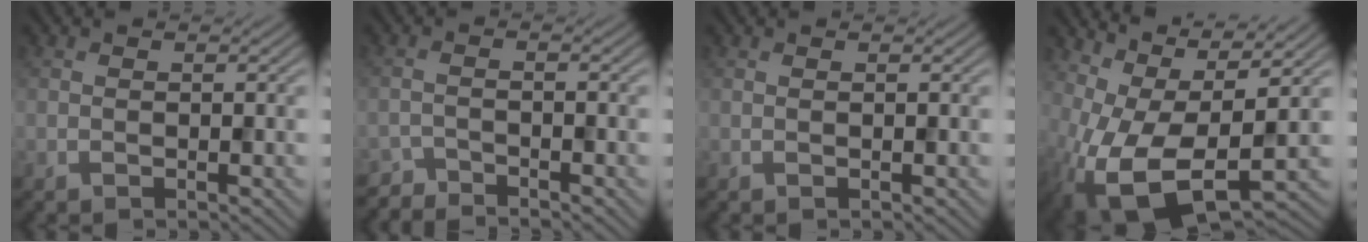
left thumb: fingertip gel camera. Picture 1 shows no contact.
{"total": 2.3, "force": [-2.3, 0.1, 0.2], "torque": [0.000, -0.003, -0.052]}
{"total": 0.0}
{"total": 13.4, "force": [0.1, 6.7, 11.6], "torque": [-0.233, -0.020, 0.016]}